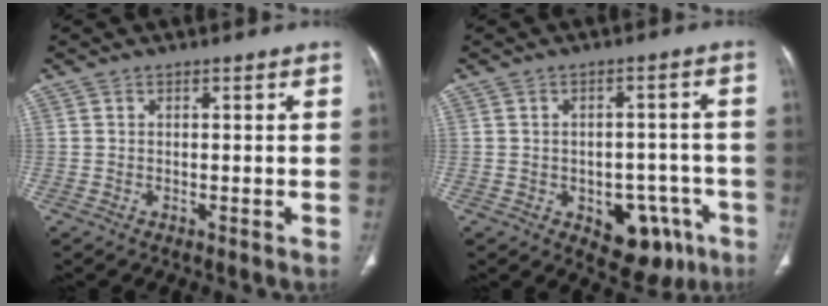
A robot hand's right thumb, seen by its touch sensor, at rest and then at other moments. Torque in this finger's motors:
{"motor_torque": [2.24, 2.21, 0.75, -0.46, 0.03]}